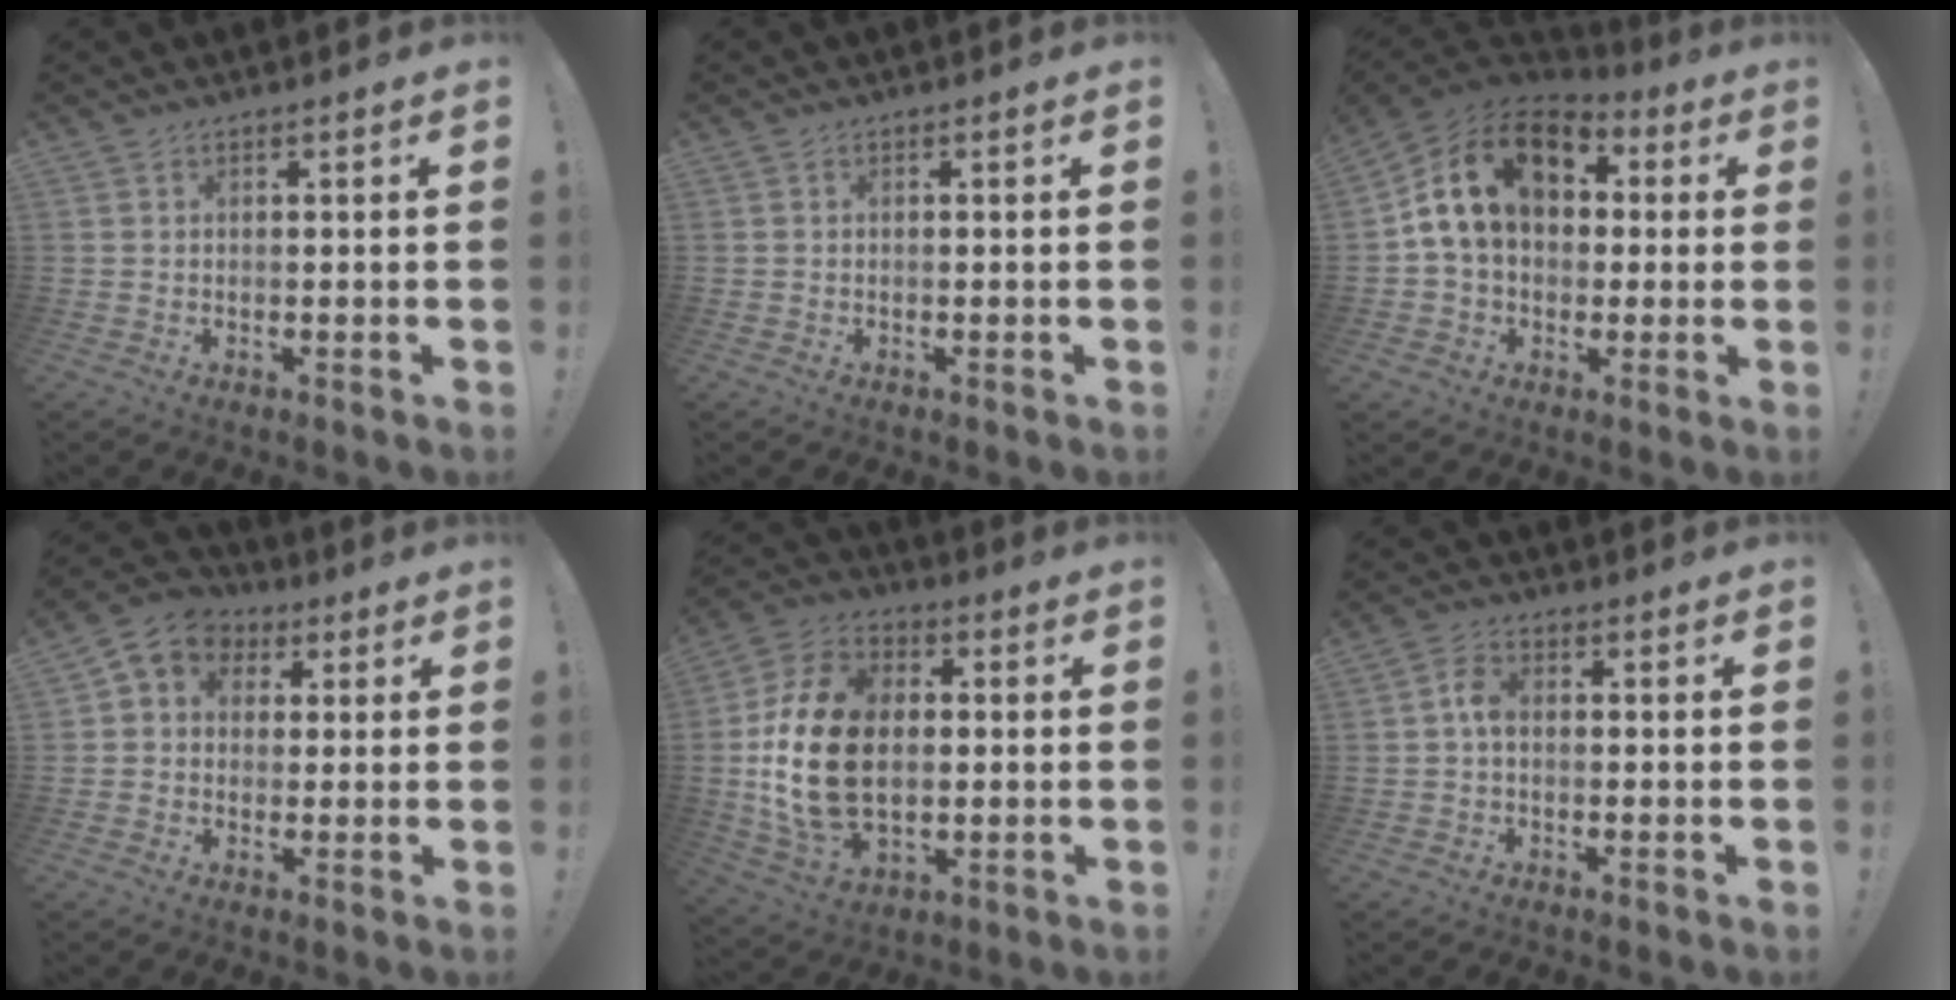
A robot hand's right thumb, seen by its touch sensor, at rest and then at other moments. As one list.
[{"total": 0.0}, {"total": 19.0, "force": [5.6, 12.8, 12.8], "torque": [-0.217, -0.005, 0.099]}, {"total": 5.9, "force": [1.2, 5.4, 2.1], "torque": [-0.024, -0.005, 0.026]}, {"total": 22.5, "force": [-0.6, 15.1, 16.6], "torque": [-0.301, 0.017, 0.001]}, {"total": 4.0, "force": [-0.3, 2.4, 3.2], "torque": [-0.067, 0.011, -0.006]}]